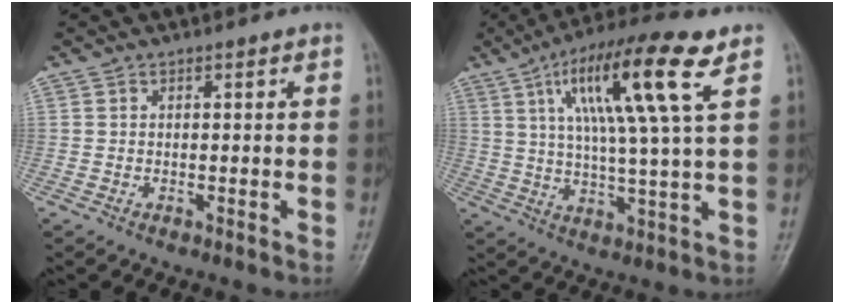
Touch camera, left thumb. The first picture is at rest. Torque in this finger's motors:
{"motor_torque": [0.56, 0.59, 2.22, -0.53, 0.30]}